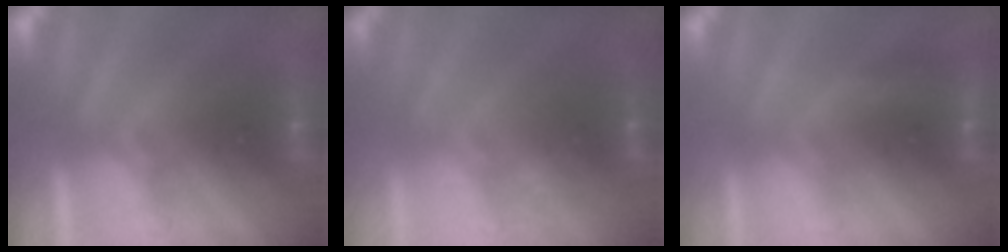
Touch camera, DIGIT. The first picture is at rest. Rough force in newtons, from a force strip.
{"total": 2.4}
{"total": 2.9}